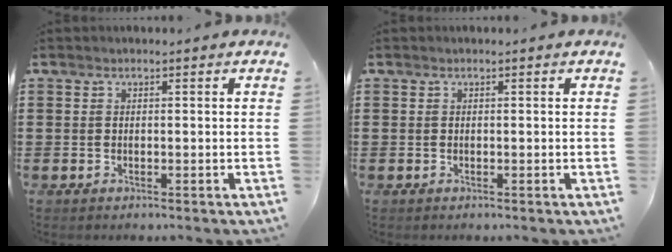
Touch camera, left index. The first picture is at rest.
{"total": 0.0}